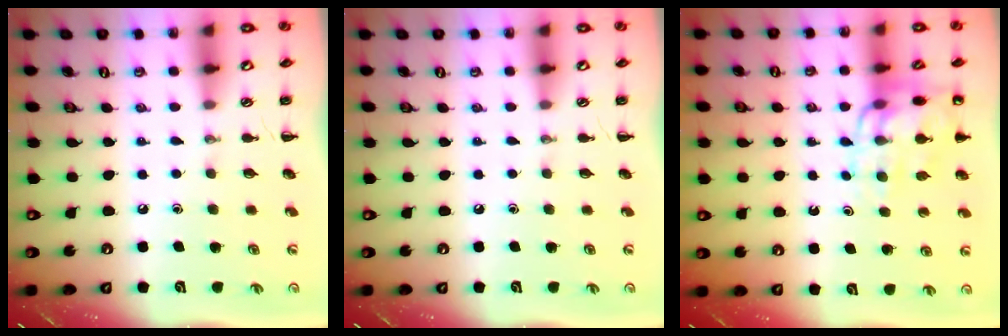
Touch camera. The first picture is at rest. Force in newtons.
{"total": 0.0}
{"total": 12.8, "press": 12.5, "slide": 2.5}